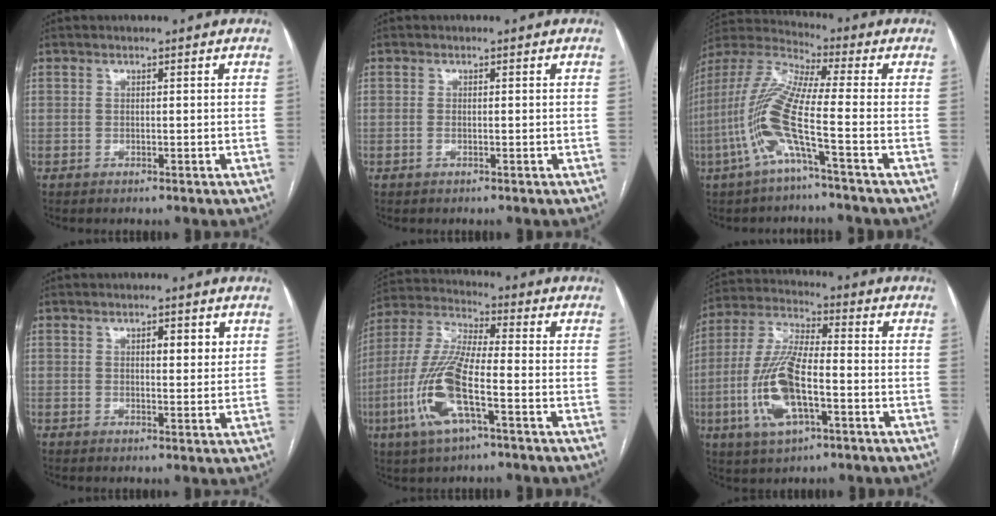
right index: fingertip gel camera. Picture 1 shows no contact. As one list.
[{"total": 0.6, "force": [-0.3, 0.2, 0.5], "torque": [-0.012, 0.000, -0.005]}, {"total": 13.0, "force": [-4.3, 0.2, 12.3], "torque": [-0.273, 0.004, -0.095]}, {"total": 3.2, "force": [1.4, 1.2, 2.7], "torque": [-0.036, -0.001, 0.018]}, {"total": 13.8, "force": [-4.8, 2.6, 12.6], "torque": [-0.280, -0.006, -0.093]}, {"total": 13.7, "force": [-3.9, 4.0, 12.5], "torque": [-0.273, -0.002, -0.071]}]